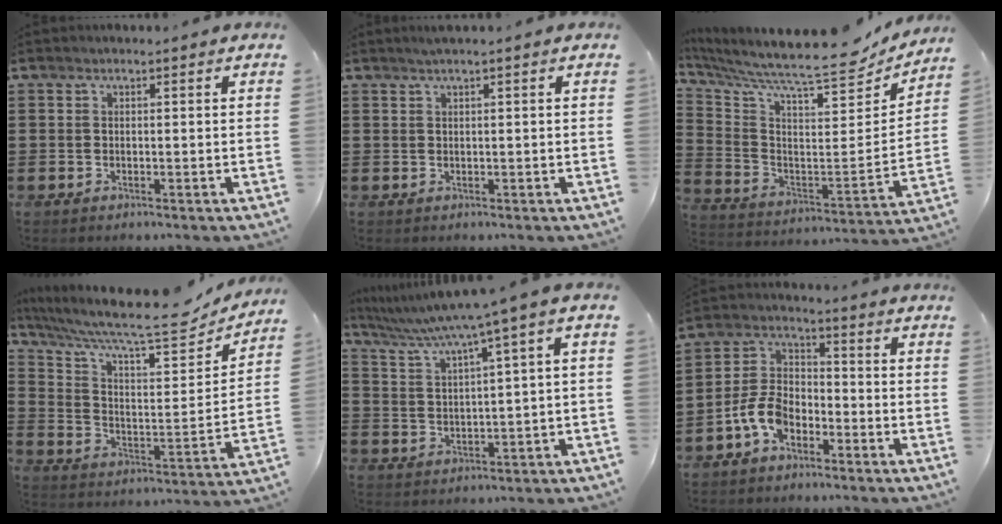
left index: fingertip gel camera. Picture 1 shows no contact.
{"total": 1.0, "force": [0.5, -0.1, 0.8], "torque": [-0.013, 0.000, 0.009]}
{"total": 8.5, "force": [7.5, 0.5, 4.0], "torque": [-0.099, -0.080, 0.115]}
{"total": 10.3, "force": [8.6, 1.7, 5.5], "torque": [-0.126, -0.062, 0.138]}
{"total": 5.4, "force": [3.4, -0.5, 4.2], "torque": [-0.096, -0.031, 0.051]}
{"total": 7.3, "force": [-4.1, 4.2, 4.3], "torque": [-0.117, 0.006, -0.087]}